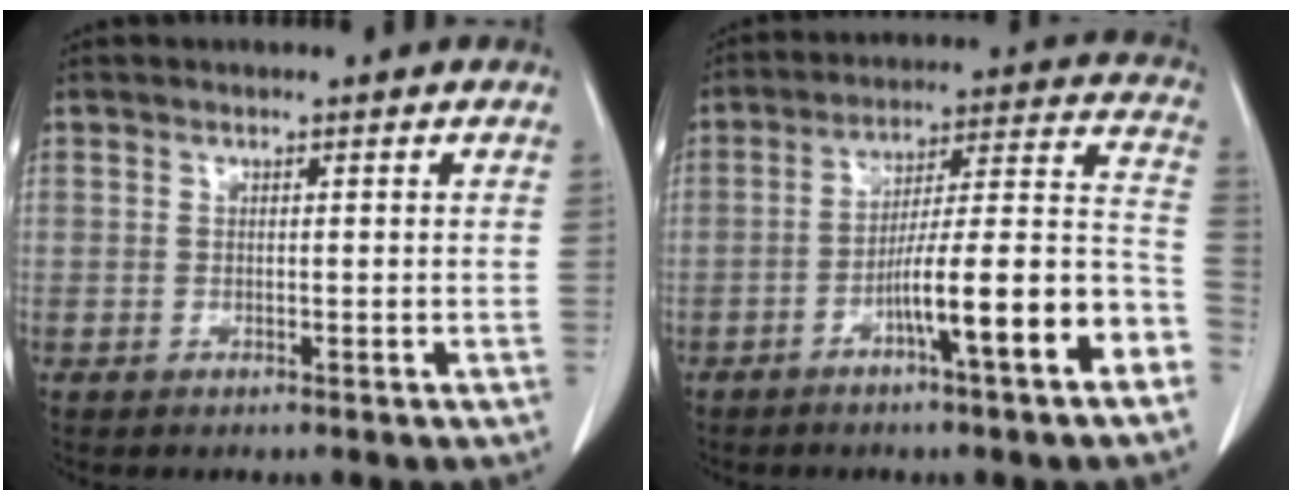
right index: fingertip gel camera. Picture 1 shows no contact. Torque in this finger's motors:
{"motor_torque": [1.58, -0.56, 0.87, 0.21]}